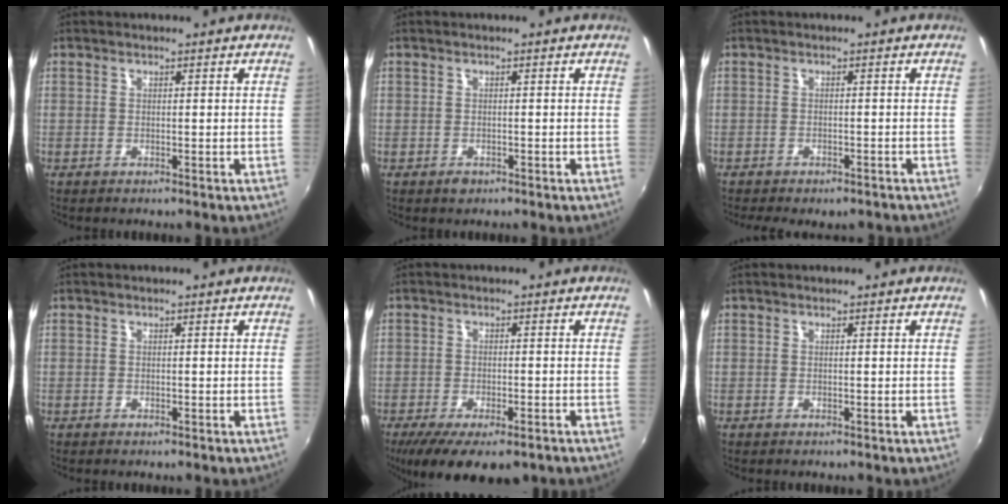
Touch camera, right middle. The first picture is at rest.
{"total": 1.5, "force": [-0.9, 1.0, 0.6], "torque": [-0.011, -0.004, -0.014]}
{"total": 6.9, "force": [-5.4, 2.8, 3.3], "torque": [-0.077, -0.027, -0.072]}
{"total": 0.6, "force": [-0.4, 0.4, 0.2], "torque": [-0.004, -0.003, -0.006]}
{"total": 12.6, "force": [-8.3, 4.9, 8.0], "torque": [-0.167, -0.044, -0.127]}
{"total": 0.0}